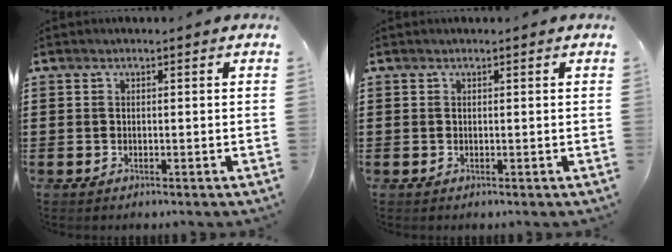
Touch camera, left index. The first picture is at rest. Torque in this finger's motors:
{"motor_torque": [-0.17, -0.01, -0.22, -0.05]}